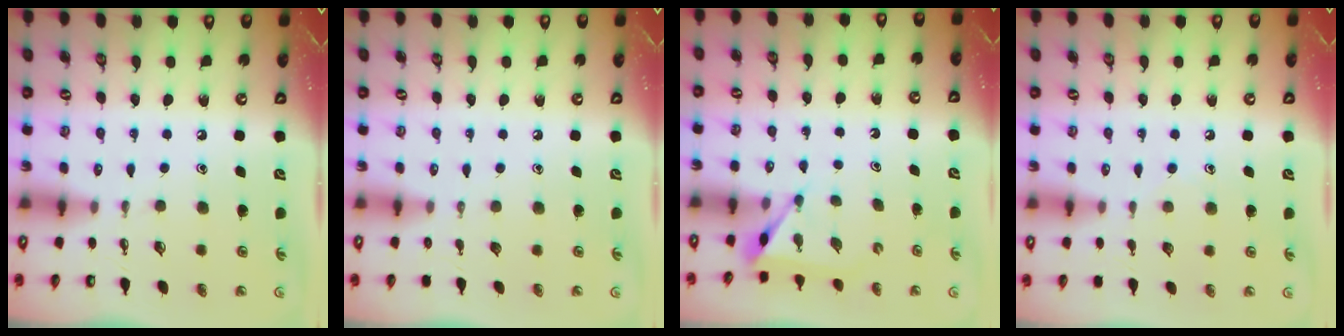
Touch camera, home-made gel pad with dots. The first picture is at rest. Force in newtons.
{"total": 0.0}
{"total": 4.9, "press": 4.9, "slide": 0.2}
{"total": 6.0, "press": 6.0, "slide": 0.7}